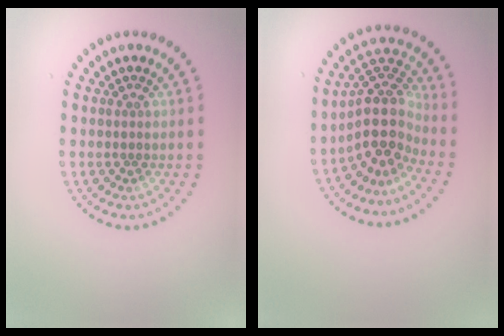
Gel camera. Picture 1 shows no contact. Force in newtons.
{"total": 4.9, "press": 3.8, "slide": 3.1}